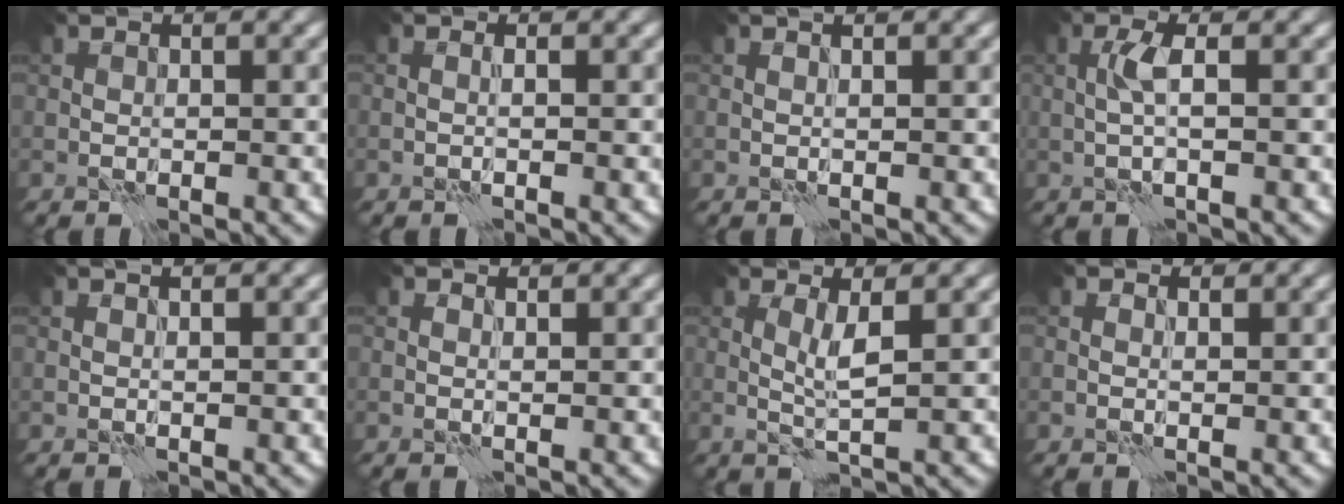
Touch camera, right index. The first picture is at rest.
{"total": 0.6, "force": [-0.1, -0.5, 0.3], "torque": [-0.003, 0.004, -0.006]}
{"total": 0.9, "force": [0.7, -0.4, 0.4], "torque": [-0.004, 0.004, 0.007]}
{"total": 1.8, "force": [0.3, -0.2, 1.8], "torque": [-0.038, 0.011, 0.000]}
{"total": 1.0, "force": [0.8, -0.4, 0.4], "torque": [-0.005, 0.004, 0.008]}
{"total": 0.6, "force": [0.6, 0.0, 0.2], "torque": [-0.003, 0.002, 0.005]}
{"total": 1.9, "force": [1.0, -0.7, 1.5], "torque": [-0.029, 0.000, 0.019]}
{"total": 0.6, "force": [0.4, 0.3, 0.3], "torque": [-0.002, 0.003, 0.002]}